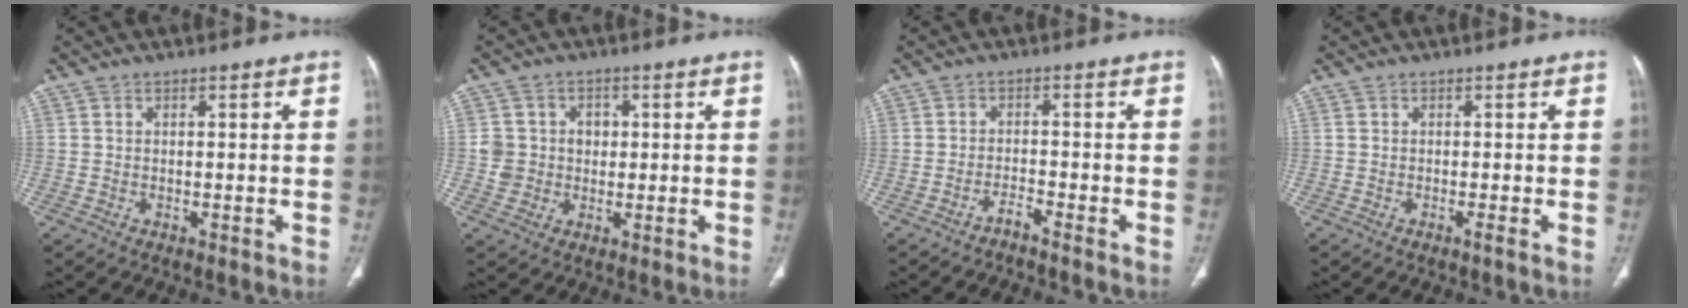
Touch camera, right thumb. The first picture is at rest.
{"total": 5.9, "force": [0.4, 5.7, 1.7], "torque": [0.005, 0.008, 0.007]}
{"total": 1.8, "force": [-1.7, -0.3, 0.7], "torque": [-0.021, 0.013, -0.034]}
{"total": 0.5, "force": [-0.3, -0.1, 0.4], "torque": [-0.009, -0.002, -0.006]}